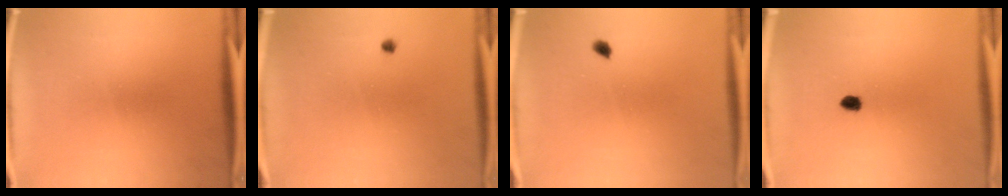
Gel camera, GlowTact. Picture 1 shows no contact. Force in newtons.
{"total": 0.6}
{"total": 1.1}
{"total": 1.7}